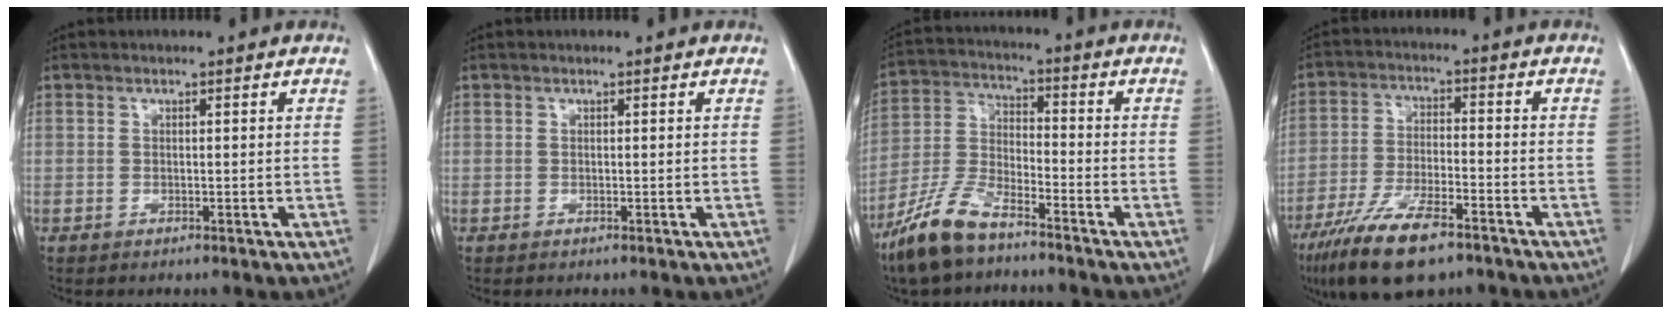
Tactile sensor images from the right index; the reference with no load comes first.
{"total": 0.0}
{"total": 10.4, "force": [-7.9, 3.0, 6.1], "torque": [-0.136, -0.012, -0.160]}
{"total": 12.5, "force": [-8.6, 3.3, 8.5], "torque": [-0.160, -0.019, -0.153]}